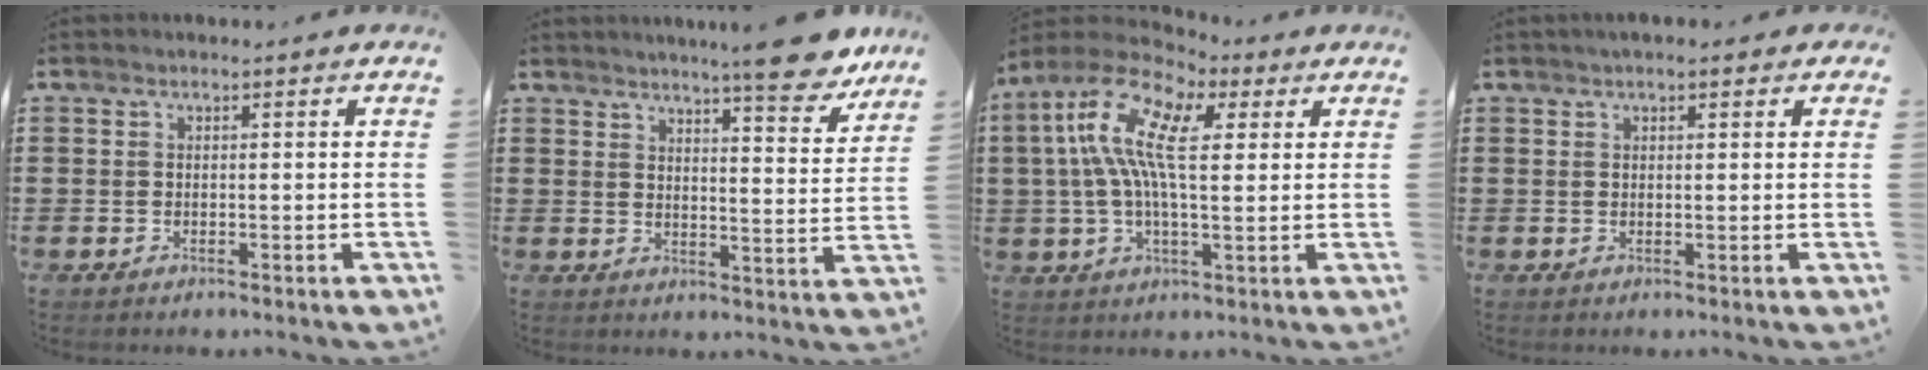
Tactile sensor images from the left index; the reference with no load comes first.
{"total": 8.5, "force": [7.4, -0.1, 4.1], "torque": [-0.070, -0.042, 0.127]}
{"total": 12.7, "force": [4.6, 5.5, 10.4], "torque": [-0.246, -0.013, 0.077]}
{"total": 1.5, "force": [1.0, 0.5, 1.0], "torque": [-0.021, 0.006, 0.017]}